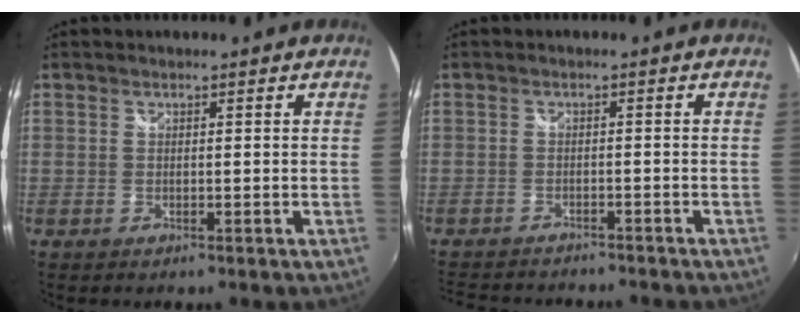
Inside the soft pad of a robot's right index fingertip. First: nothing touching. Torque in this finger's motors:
{"motor_torque": [0.44, -0.44, 0.25, 0.06]}